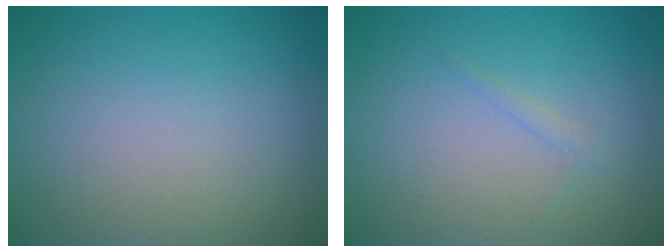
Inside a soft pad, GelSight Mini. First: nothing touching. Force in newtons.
{"total": 0.8, "press": 0.8, "slide": 0.1}